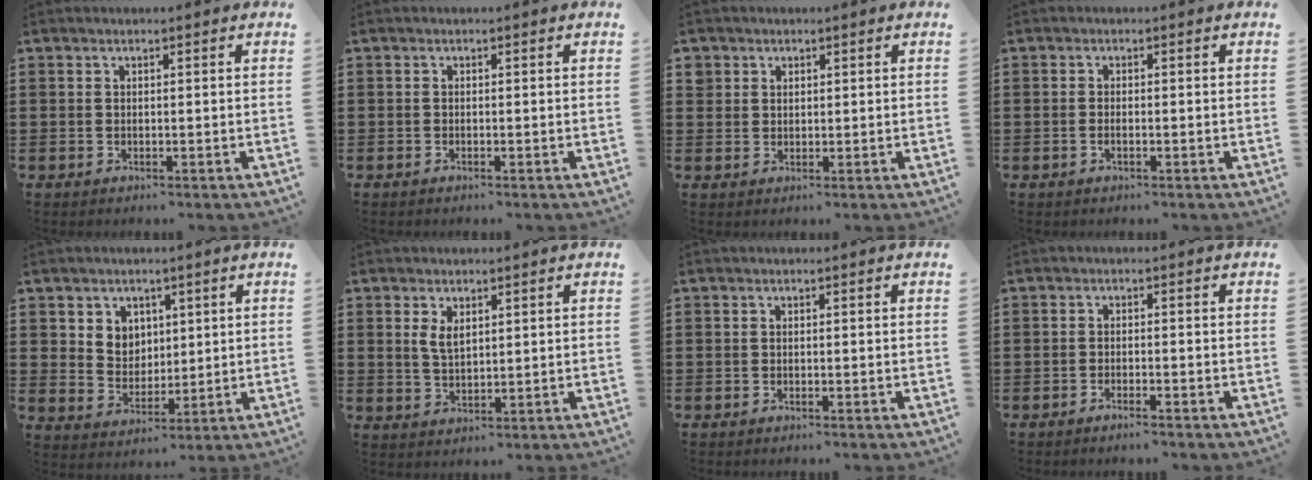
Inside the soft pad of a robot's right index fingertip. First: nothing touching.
{"total": 0.0}
{"total": 1.9, "force": [1.2, 1.5, 0.2], "torque": [-0.011, 0.007, 0.023]}
{"total": 0.8, "force": [-0.4, 0.2, 0.6], "torque": [-0.013, -0.004, -0.007]}
{"total": 4.8, "force": [2.5, 4.1, 0.5], "torque": [-0.024, 0.004, 0.045]}
{"total": 2.9, "force": [1.3, 1.5, 2.1], "torque": [-0.046, 0.004, 0.023]}
{"total": 0.0}
{"total": 1.3, "force": [-1.2, -0.1, 0.4], "torque": [-0.009, 0.000, -0.022]}